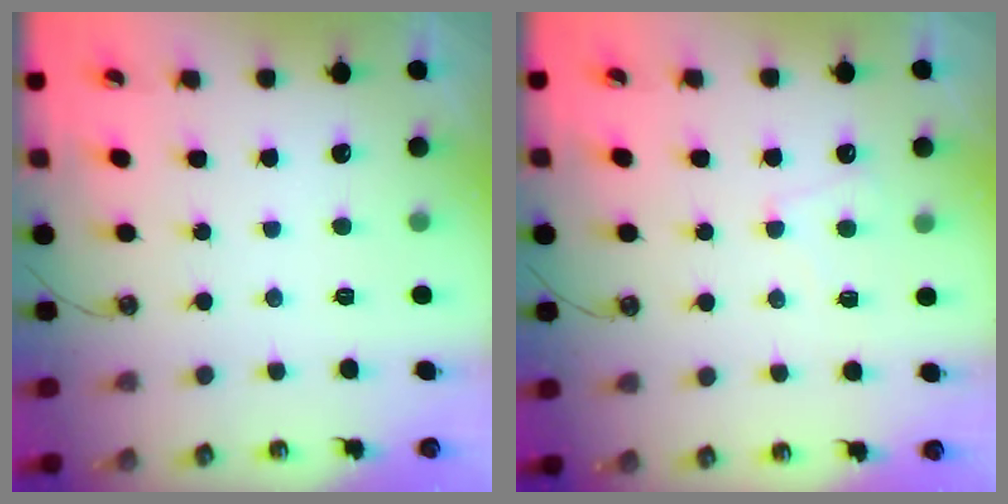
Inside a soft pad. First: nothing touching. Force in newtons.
{"total": 1.3, "press": 1.2, "slide": 0.6}